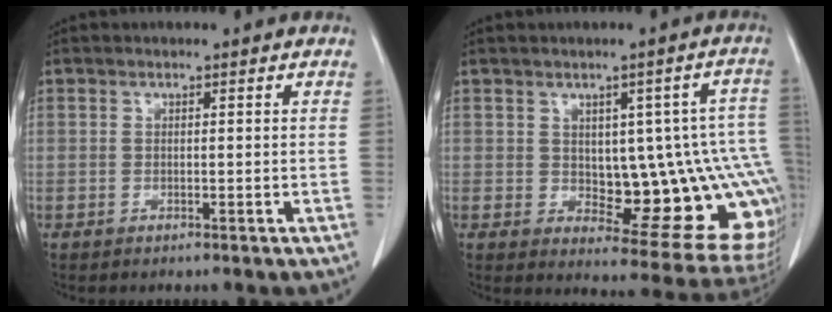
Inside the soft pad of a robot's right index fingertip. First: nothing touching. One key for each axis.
{"total": 15.3, "fx": -0.6, "fy": 5.3, "fz": 14.4, "tx": -0.124, "ty": 0.019, "tz": 0.010}